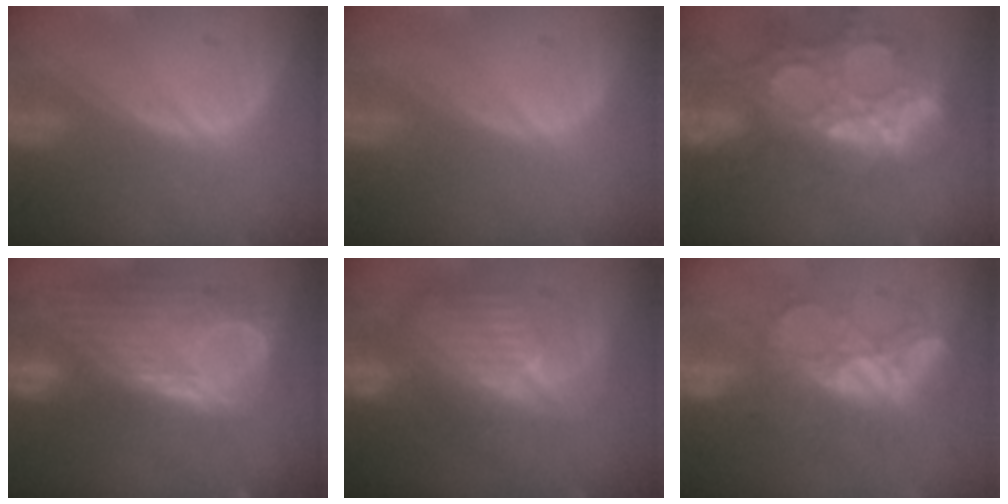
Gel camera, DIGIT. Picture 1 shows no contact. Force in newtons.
{"total": 0.0}
{"total": 14.9, "press": 12.3, "slide": 8.4}
{"total": 12.0, "press": 10.4, "slide": 6.0}
{"total": 10.6, "press": 9.5, "slide": 4.7}
{"total": 9.8, "press": 8.6, "slide": 4.8}